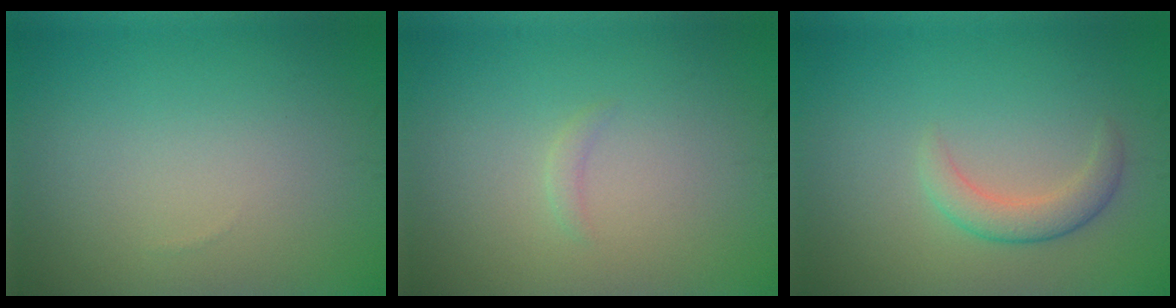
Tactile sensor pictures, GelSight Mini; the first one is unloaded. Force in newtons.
{"total": 0.7, "press": 0.7, "slide": 0.1}
{"total": 2.4, "press": 2.4, "slide": 0.2}